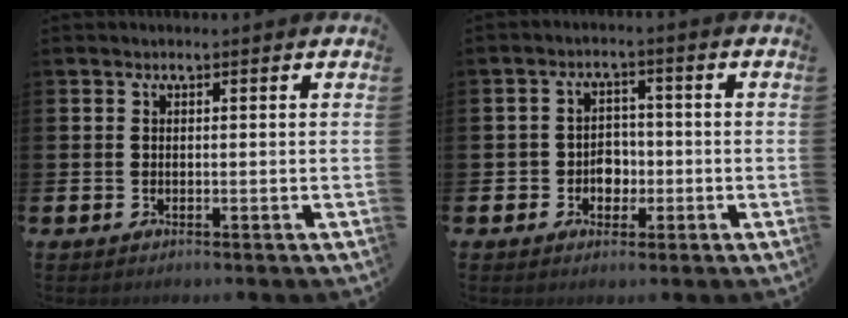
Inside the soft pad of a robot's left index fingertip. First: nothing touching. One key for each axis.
{"total": 3.4, "fx": -1.1, "fy": 3.0, "fz": 1.3, "tx": -0.026, "ty": 0.006, "tz": -0.028}